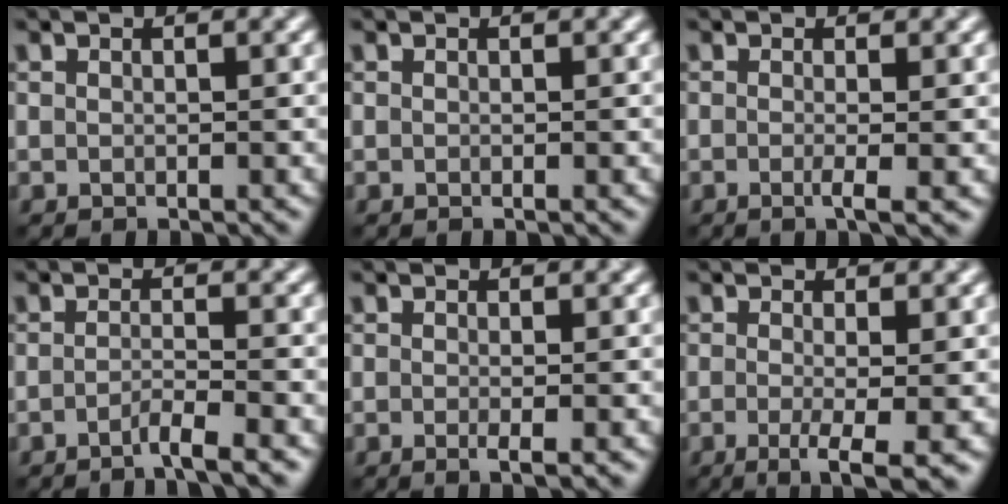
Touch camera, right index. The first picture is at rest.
{"total": 0.0}
{"total": 2.2, "force": [-0.4, 0.6, 2.1], "torque": [-0.032, -0.007, -0.009]}
{"total": 2.2, "force": [-1.3, 0.2, 1.7], "torque": [-0.022, 0.004, -0.033]}
{"total": 1.6, "force": [-0.3, 0.3, 1.6], "torque": [-0.024, -0.008, -0.007]}
{"total": 4.3, "force": [-1.2, 1.0, 4.0], "torque": [-0.069, -0.011, -0.019]}